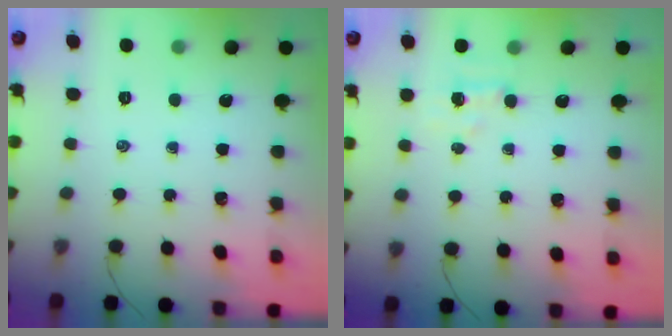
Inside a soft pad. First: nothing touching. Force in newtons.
{"total": 2.7, "press": 2.6, "slide": 0.7}